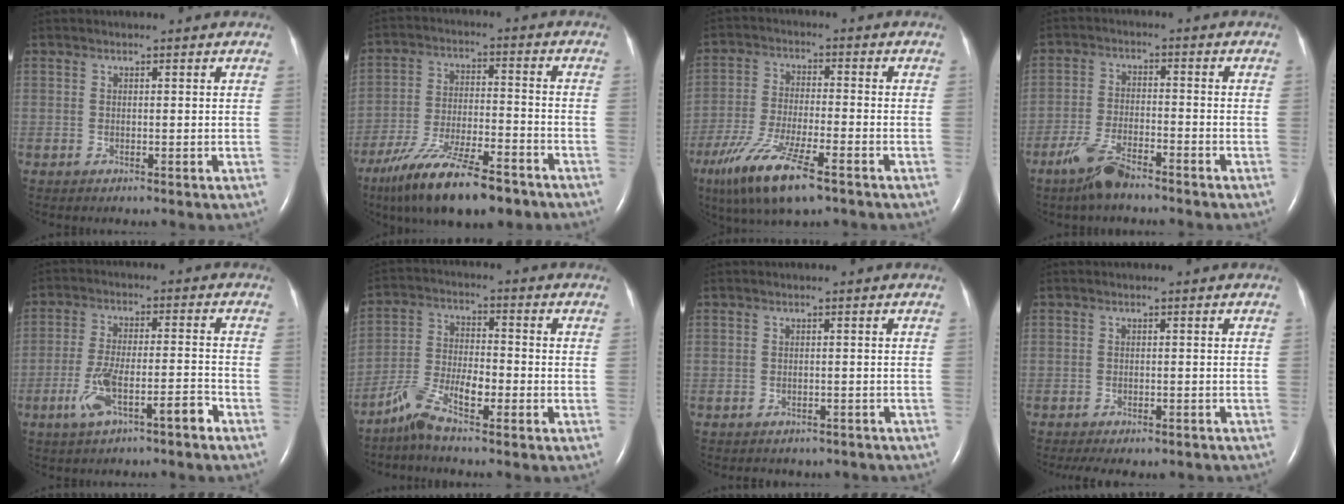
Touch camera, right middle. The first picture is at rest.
{"total": 16.1, "force": [-11.7, 3.7, 10.4], "torque": [-0.180, -0.022, -0.201]}
{"total": 11.9, "force": [-7.2, 2.0, 9.2], "torque": [-0.185, -0.026, -0.127]}
{"total": 6.4, "force": [-5.0, 1.3, 3.9], "torque": [-0.091, -0.011, -0.096]}
{"total": 7.8, "force": [-4.6, 1.3, 6.1], "torque": [-0.124, 0.010, -0.078]}
{"total": 7.1, "force": [-4.9, 1.3, 4.9], "torque": [-0.108, -0.002, -0.100]}
{"total": 5.9, "force": [-5.2, 2.6, 1.0], "torque": [-0.012, 0.007, -0.052]}
{"total": 8.6, "force": [-7.3, 2.7, 3.4], "torque": [-0.049, -0.004, -0.088]}